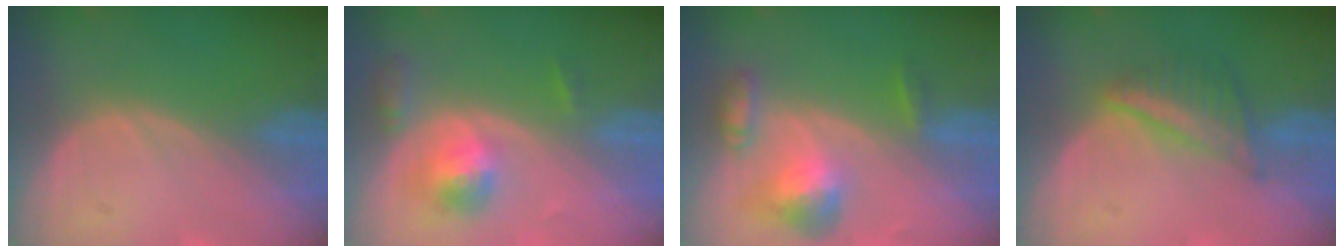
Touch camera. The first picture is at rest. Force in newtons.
{"total": 5.3, "press": 4.9, "slide": 1.9}
{"total": 6.5, "press": 6.0, "slide": 2.4}
{"total": 5.4, "press": 5.4, "slide": 0.6}